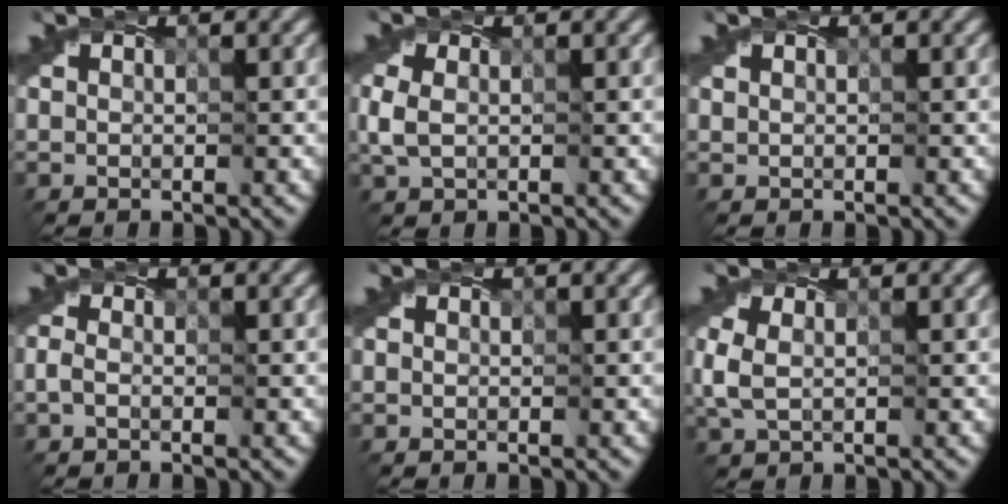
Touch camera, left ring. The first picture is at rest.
{"total": 1.7, "force": [-0.1, 1.2, 1.2], "torque": [-0.036, 0.000, -0.001]}
{"total": 0.0}
{"total": 0.6, "force": [-0.5, 0.2, 0.3], "torque": [-0.012, 0.002, -0.013]}
{"total": 0.0}
{"total": 2.0, "force": [0.0, 1.2, 1.5], "torque": [-0.046, 0.000, 0.002]}